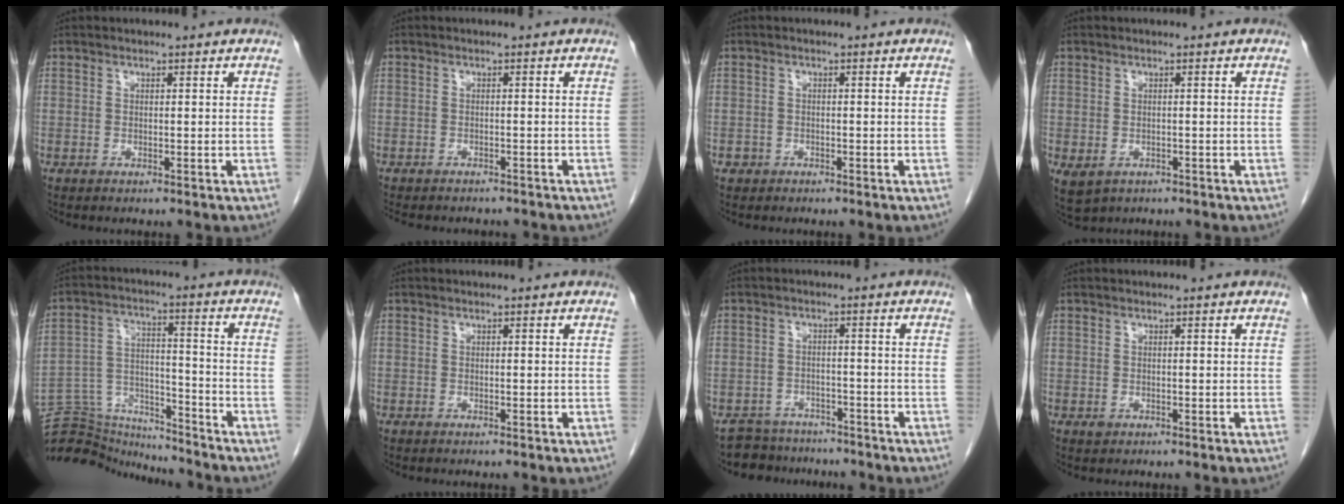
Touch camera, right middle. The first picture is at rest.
{"total": 8.8, "force": [-7.7, 2.8, 3.0], "torque": [-0.048, -0.001, -0.091]}
{"total": 1.2, "force": [-0.8, 1.0, 0.1], "torque": [-0.006, 0.004, -0.014]}
{"total": 4.3, "force": [-2.1, 3.1, 2.0], "torque": [-0.036, -0.007, -0.024]}
{"total": 14.2, "force": [-14.1, 1.7, 1.1], "torque": [-0.023, 0.037, -0.233]}
{"total": 0.0}
{"total": 5.9, "force": [-5.2, 2.7, -0.5], "torque": [0.014, 0.011, -0.081]}
{"total": 0.6, "force": [-0.2, 0.5, 0.2], "torque": [-0.004, 0.001, -0.002]}